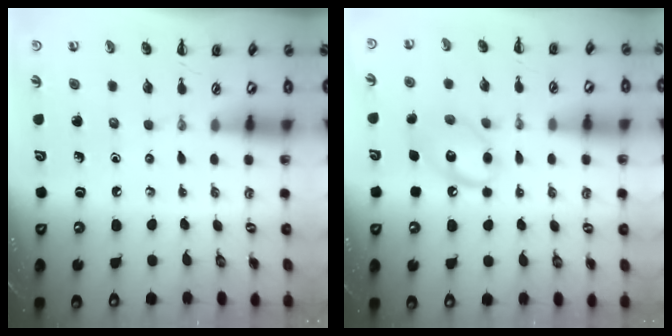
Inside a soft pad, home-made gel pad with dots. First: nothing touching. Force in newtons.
{"total": 11.7, "press": 11.7, "slide": 1.0}